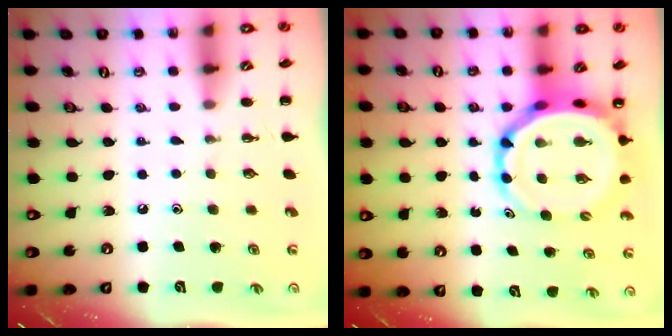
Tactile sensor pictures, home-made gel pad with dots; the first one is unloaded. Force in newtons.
{"total": 8.2, "press": 7.8, "slide": 2.4}